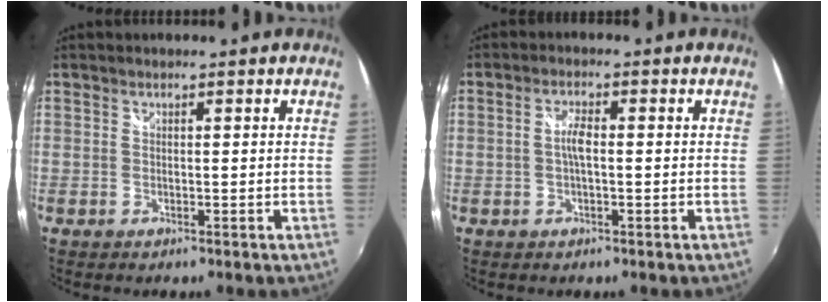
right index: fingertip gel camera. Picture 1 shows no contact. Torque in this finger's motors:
{"motor_torque": [0.41, -0.01, 0.23, 0.07]}